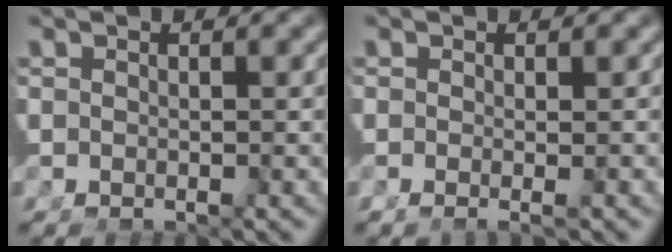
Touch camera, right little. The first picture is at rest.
{"total": 0.0}